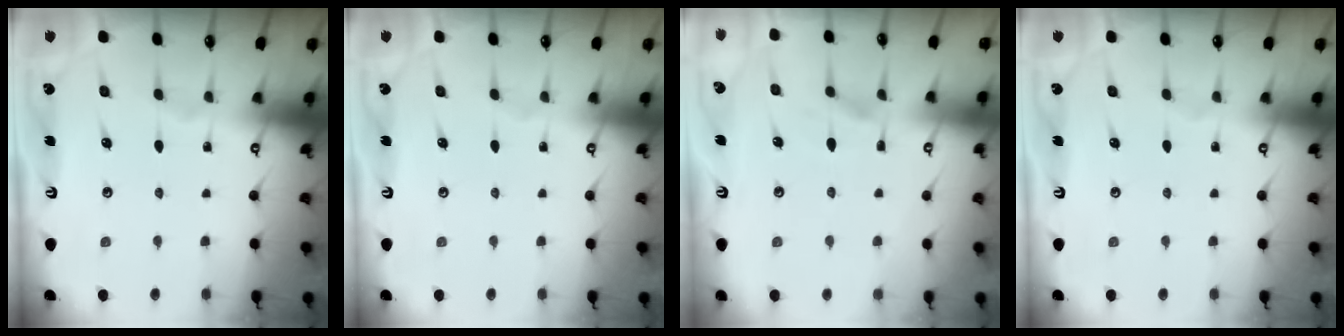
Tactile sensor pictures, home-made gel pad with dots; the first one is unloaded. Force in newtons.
{"total": 0.0}
{"total": 1.9, "press": 1.4, "slide": 1.3}
{"total": 0.0}